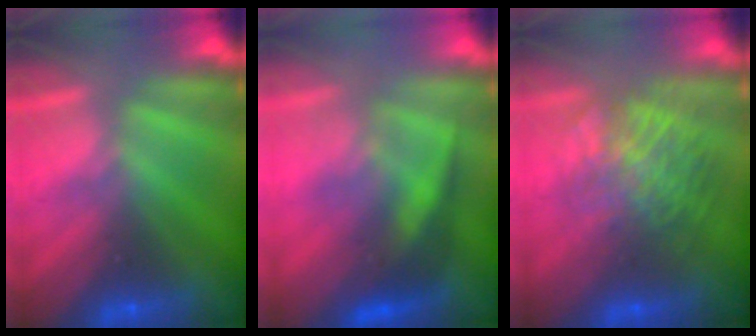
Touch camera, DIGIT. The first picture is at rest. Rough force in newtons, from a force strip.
{"total": 2.9}
{"total": 6.9}